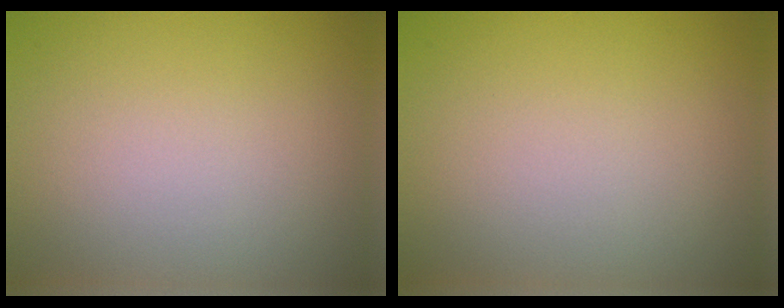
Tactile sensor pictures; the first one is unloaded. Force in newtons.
{"total": 0.0}